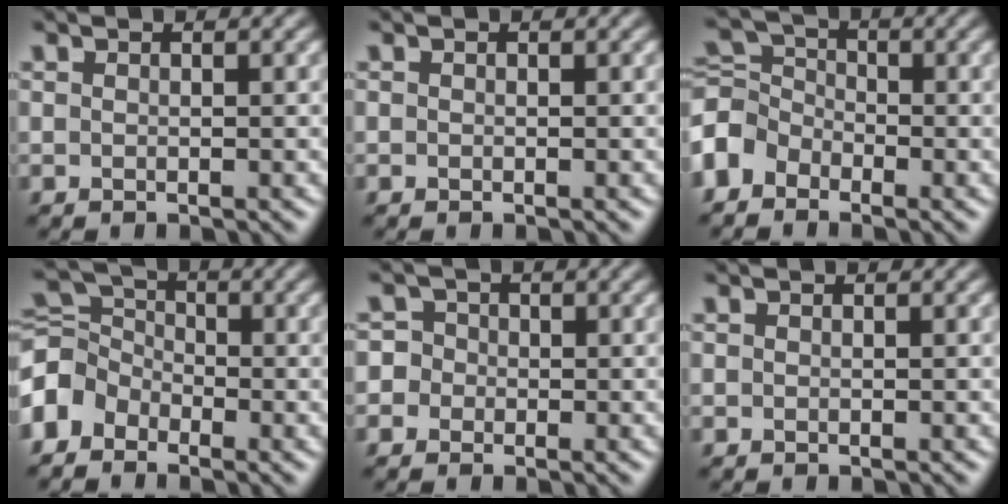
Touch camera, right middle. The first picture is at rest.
{"total": 0.0}
{"total": 3.9, "force": [-2.3, 2.9, 1.4], "torque": [-0.033, 0.009, -0.064]}
{"total": 4.4, "force": [-2.4, 3.2, 1.7], "torque": [-0.039, 0.009, -0.067]}
{"total": 3.6, "force": [-0.7, 3.4, 0.9], "torque": [0.016, 0.019, -0.043]}
{"total": 0.0}